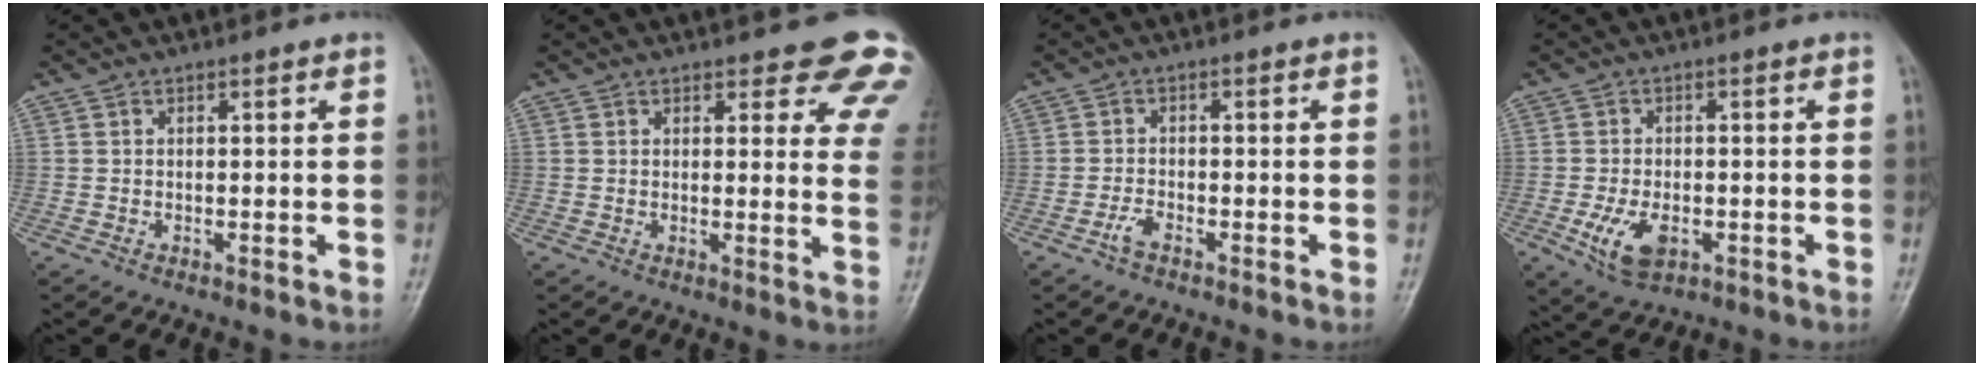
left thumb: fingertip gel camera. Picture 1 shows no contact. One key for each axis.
{"total": 11.5, "fx": 8.9, "fy": 4.0, "fz": 6.1, "tx": -0.016, "ty": -0.043, "tz": 0.078}
{"total": 2.2, "fx": -1.5, "fy": 0.7, "fz": 1.4, "tx": -0.034, "ty": 0.009, "tz": -0.032}
{"total": 6.8, "fx": -2.3, "fy": 3.8, "fz": 5.2, "tx": -0.100, "ty": 0.001, "tz": -0.035}